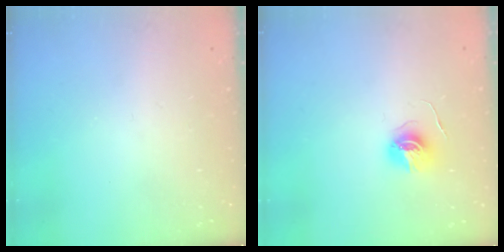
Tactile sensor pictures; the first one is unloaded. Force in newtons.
{"total": 5.9, "press": 5.9, "slide": 0.4}